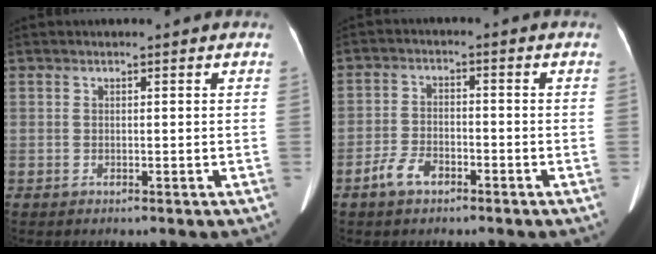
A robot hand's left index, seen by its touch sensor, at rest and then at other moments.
{"total": 4.8, "force": [-4.1, 1.9, 1.7], "torque": [-0.039, -0.001, -0.075]}